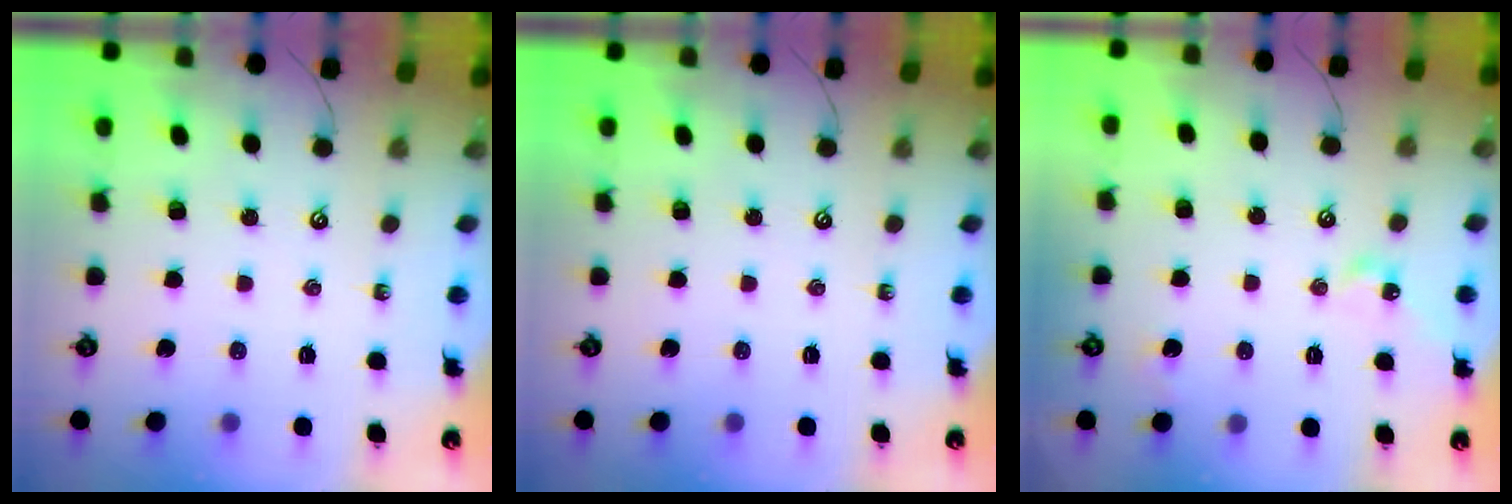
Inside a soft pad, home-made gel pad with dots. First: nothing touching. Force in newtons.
{"total": 0.0}
{"total": 7.3, "press": 7.2, "slide": 0.8}